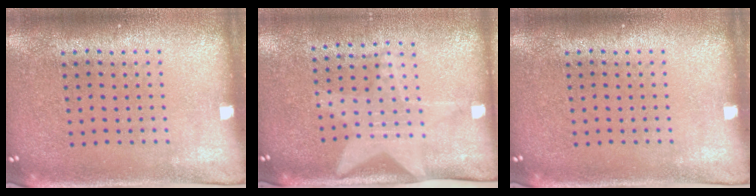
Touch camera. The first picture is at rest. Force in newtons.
{"total": 2.1, "press": 1.6, "slide": 1.3}
{"total": 0.0}